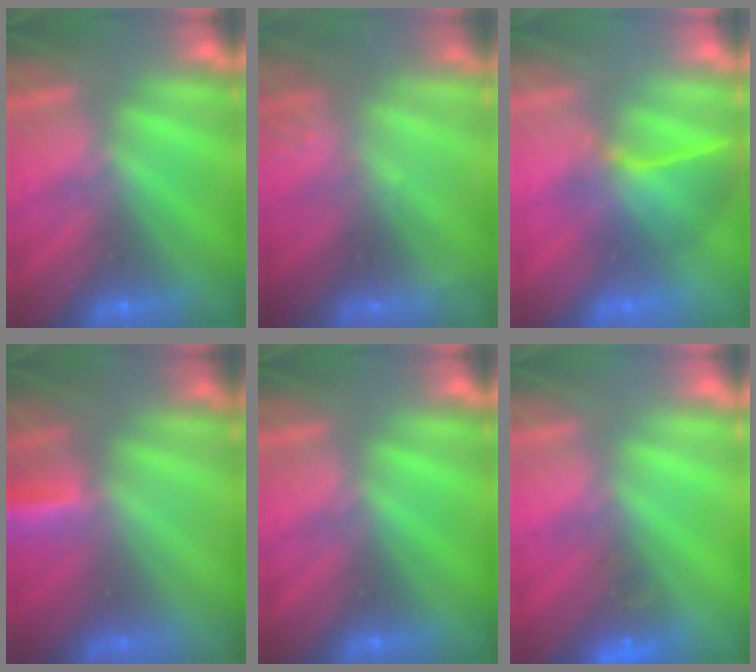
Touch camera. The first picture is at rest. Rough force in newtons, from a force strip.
{"total": 2.2}
{"total": 3.6}
{"total": 3.0}
{"total": 0.0}
{"total": 4.5}